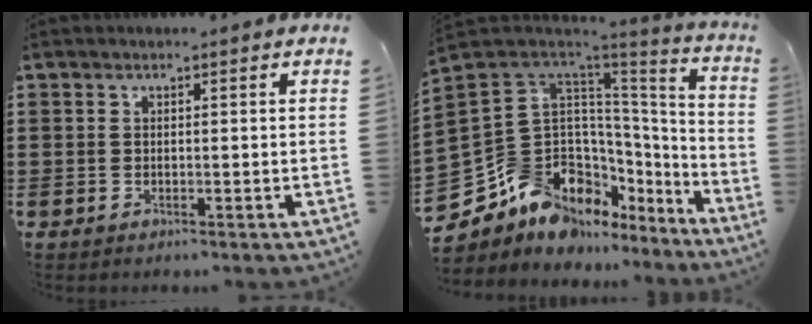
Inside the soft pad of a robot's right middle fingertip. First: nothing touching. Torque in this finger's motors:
{"motor_torque": [2.13, 0.00, 0.26, 0.14]}